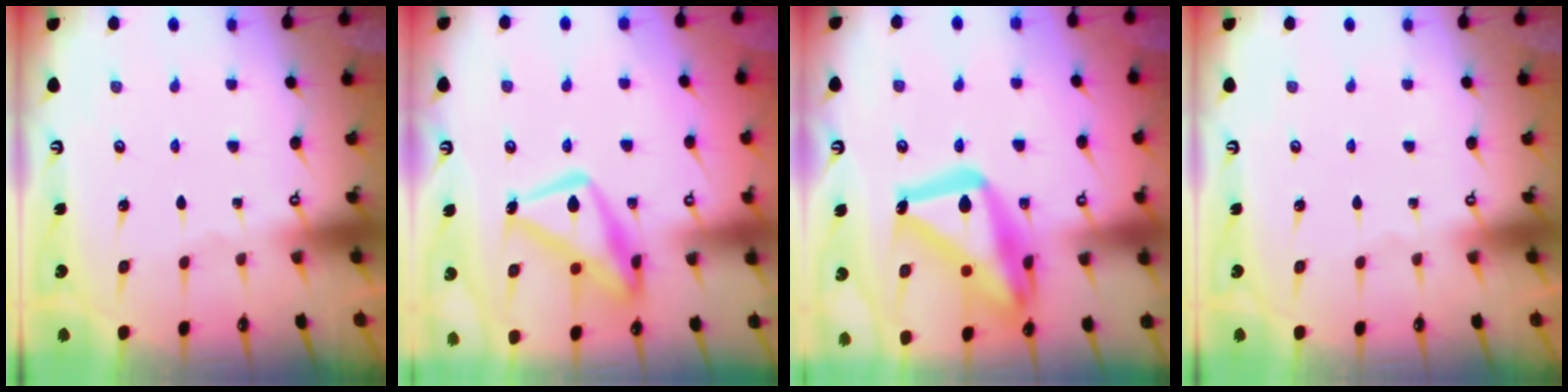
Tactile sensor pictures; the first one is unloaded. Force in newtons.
{"total": 16.2, "press": 16.1, "slide": 1.5}
{"total": 23.4, "press": 23.3, "slide": 2.2}
{"total": 0.0}